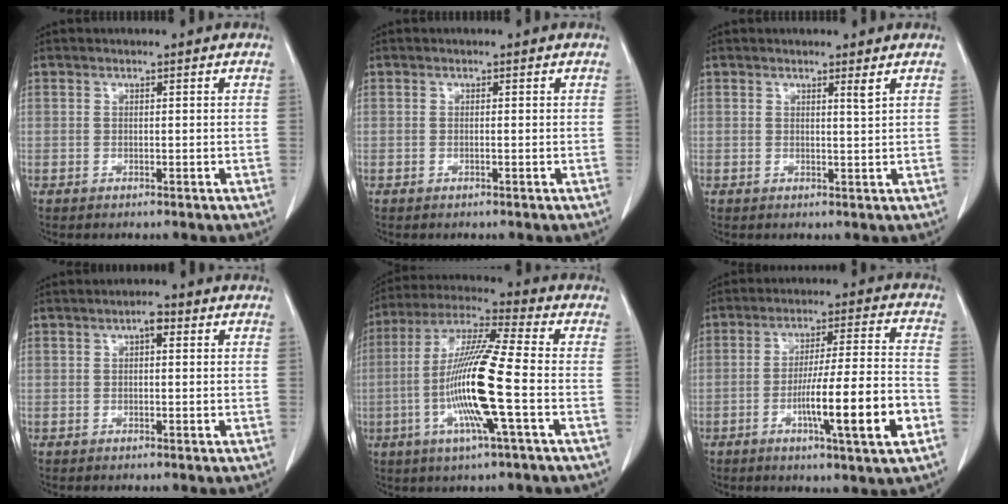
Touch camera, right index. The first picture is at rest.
{"total": 0.0}
{"total": 1.1, "force": [0.7, -0.3, 0.7], "torque": [-0.021, -0.010, 0.014]}
{"total": 1.8, "force": [0.6, 0.7, 1.6], "torque": [-0.025, 0.009, 0.008]}
{"total": 14.9, "force": [-3.2, -0.2, 14.5], "torque": [-0.292, -0.007, -0.071]}
{"total": 13.8, "force": [-4.8, 0.1, 12.9], "torque": [-0.212, -0.003, -0.076]}